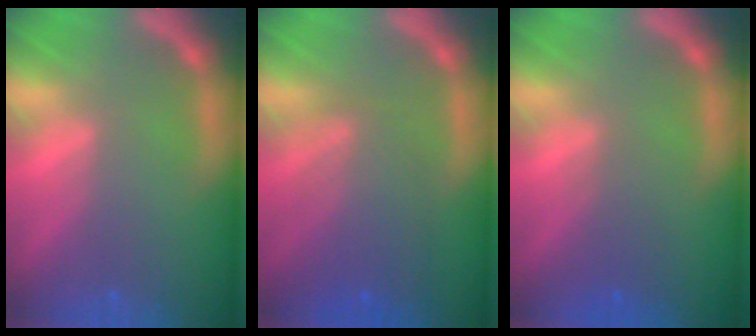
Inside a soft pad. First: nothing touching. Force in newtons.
{"total": 5.6}
{"total": 2.0}